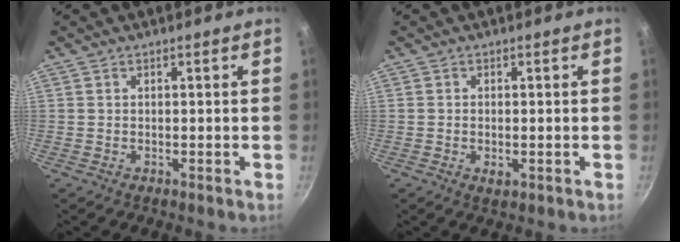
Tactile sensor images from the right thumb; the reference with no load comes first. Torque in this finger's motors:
{"motor_torque": [-0.38, 0.09, -0.09, 0.41, -0.01]}